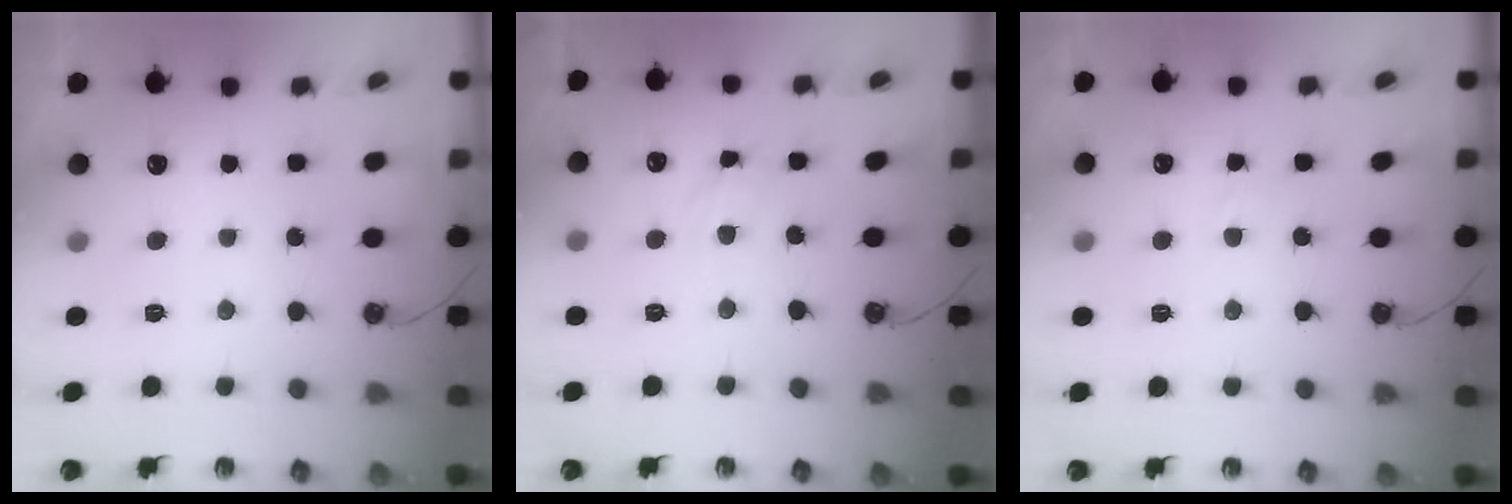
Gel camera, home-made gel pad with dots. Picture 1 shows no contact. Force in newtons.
{"total": 6.7, "press": 6.7, "slide": 0.6}
{"total": 5.4, "press": 5.4, "slide": 0.6}